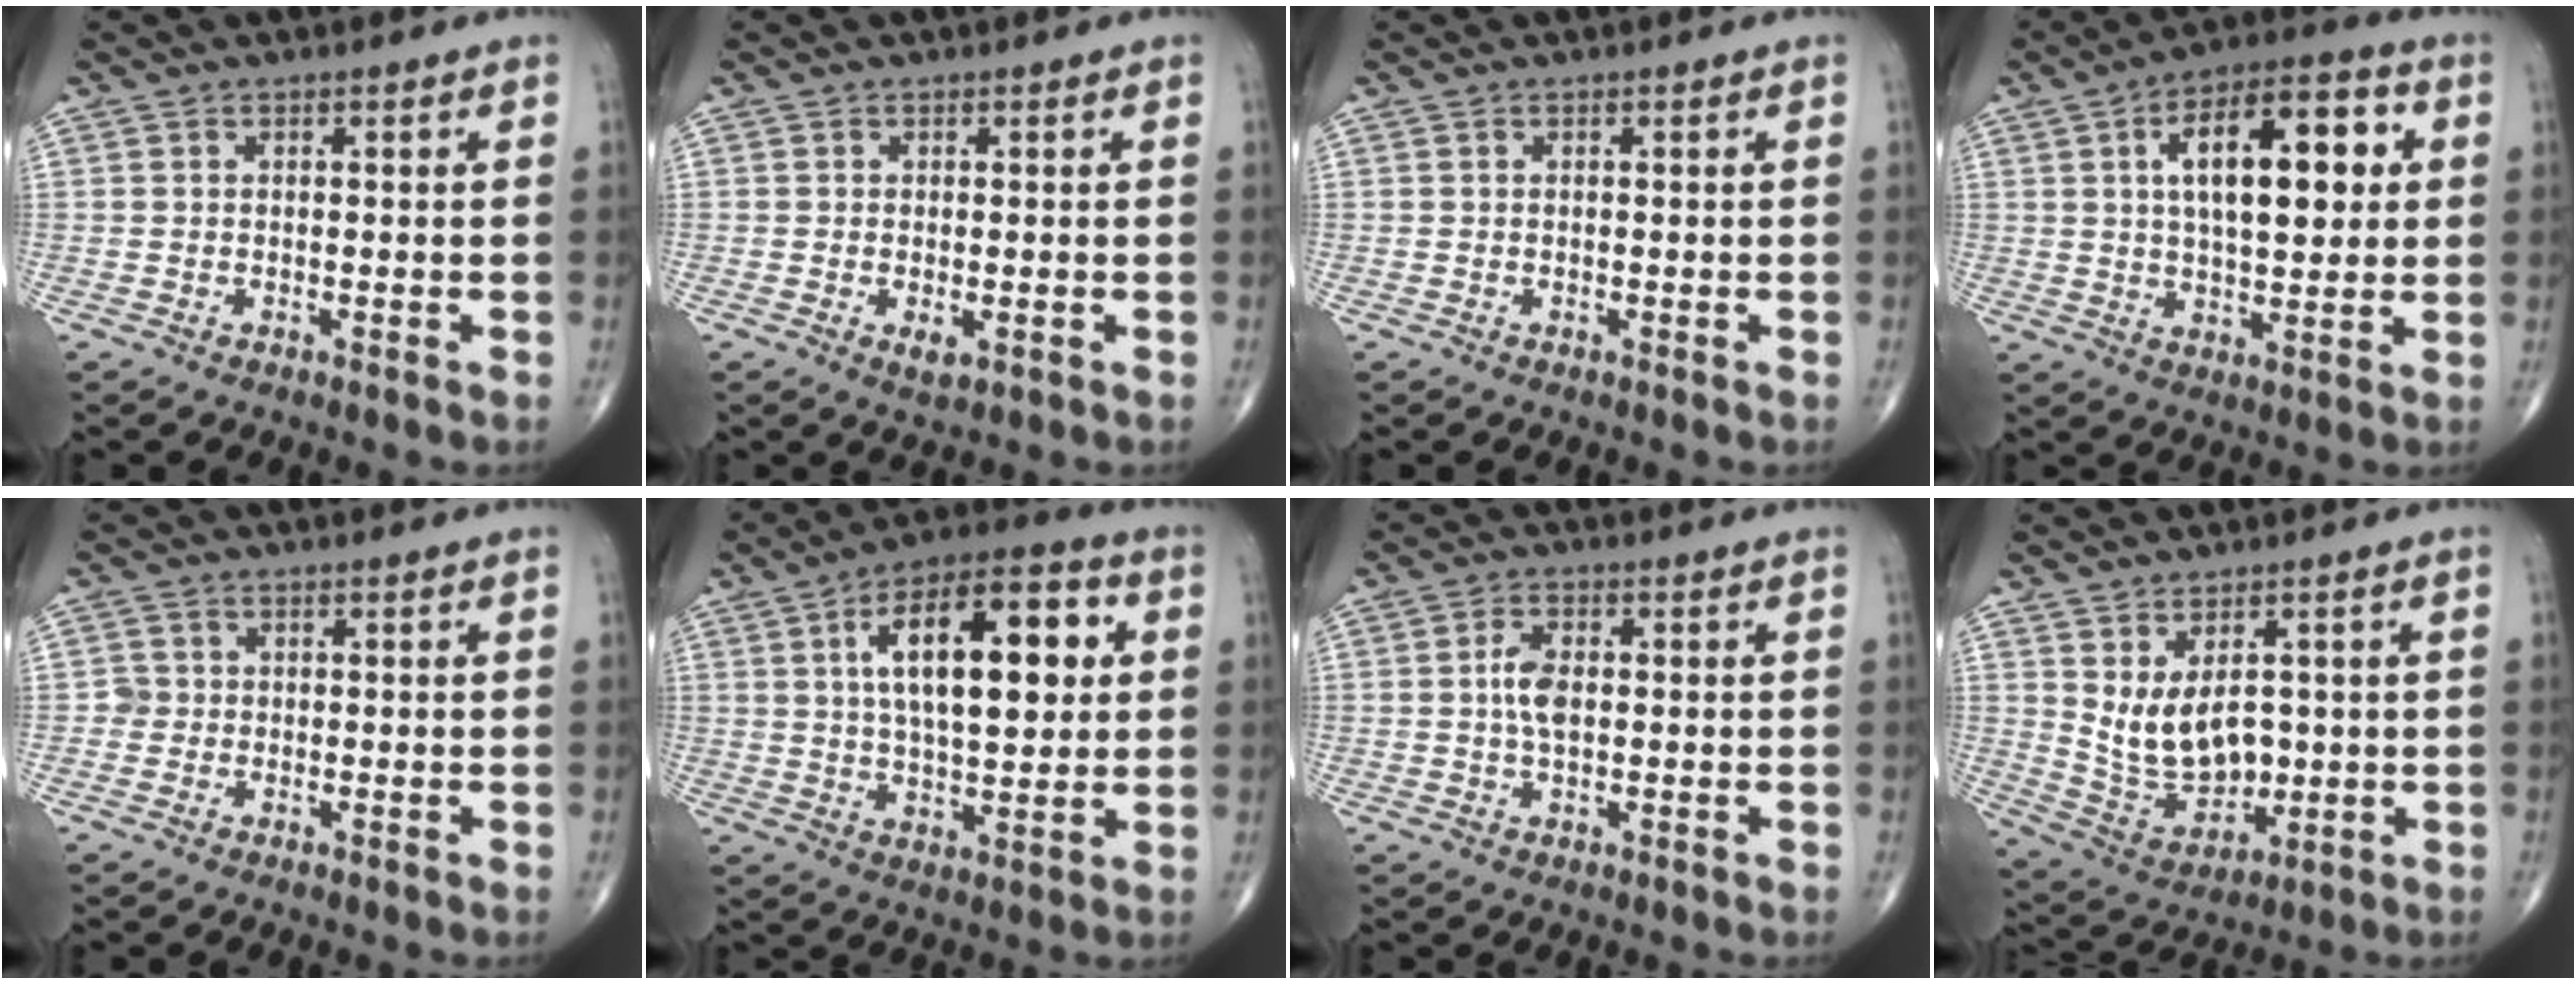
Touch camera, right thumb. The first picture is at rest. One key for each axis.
{"total": 1.9, "fx": -0.5, "fy": 0.8, "fz": 1.6, "tx": -0.028, "ty": -0.005, "tz": -0.005}
{"total": 0.0}
{"total": 17.4, "fx": 4.0, "fy": 7.8, "fz": 15.0, "tx": -0.209, "ty": 0.011, "tz": 0.057}
{"total": 1.6, "fx": -0.2, "fy": 1.6, "fz": 0.2, "tx": 0.009, "ty": 0.007, "tz": -0.007}
{"total": 19.4, "fx": 4.6, "fy": 8.5, "fz": 16.8, "tx": -0.242, "ty": 0.009, "tz": 0.065}
{"total": 4.5, "fx": 0.2, "fy": 2.4, "fz": 3.8, "tx": -0.074, "ty": 0.005, "tz": -0.001}
{"total": 10.1, "fx": 1.5, "fy": 6.4, "fz": 7.7, "tx": -0.109, "ty": -0.021, "tz": 0.051}